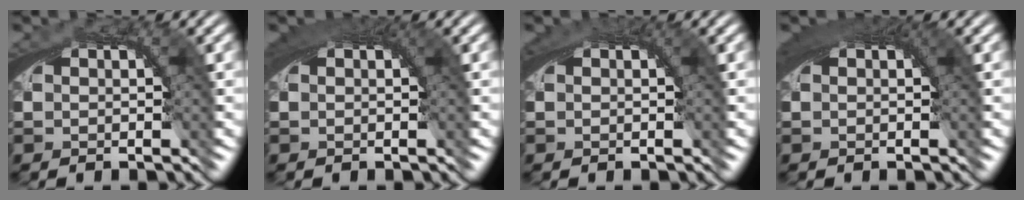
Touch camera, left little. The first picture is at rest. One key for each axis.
{"total": 2.0, "fx": 0.6, "fy": 1.2, "fz": 1.5, "tx": -0.024, "ty": -0.005, "tz": 0.010}
{"total": 0.9, "fx": 0.3, "fy": 0.6, "fz": 0.6, "tx": -0.011, "ty": -0.004, "tz": 0.005}
{"total": 2.6, "fx": 0.7, "fy": 1.4, "fz": 2.0, "tx": -0.035, "ty": -0.007, "tz": 0.012}